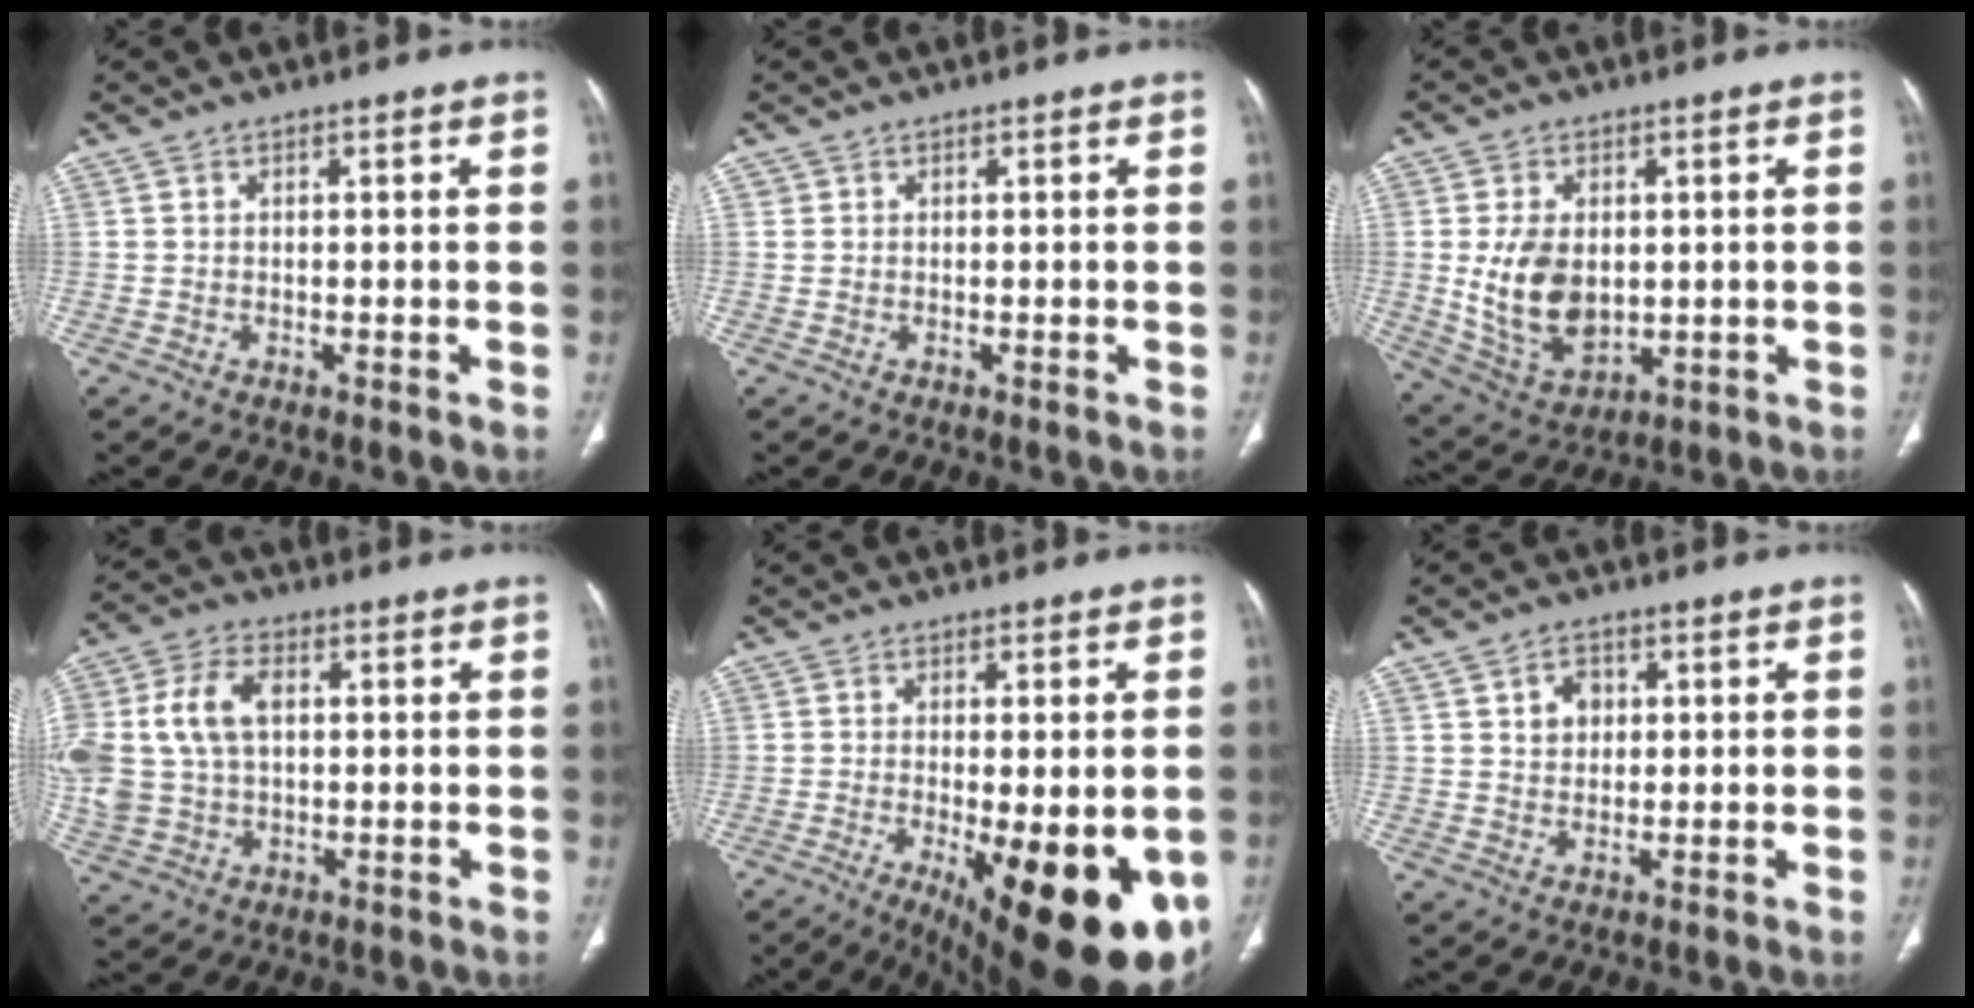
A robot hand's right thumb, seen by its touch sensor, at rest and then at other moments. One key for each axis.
{"total": 0.5, "fx": 0.2, "fy": 0.5, "fz": 0.0, "tx": 0.003, "ty": 0.002, "tz": 0.003}
{"total": 12.3, "fx": 0.4, "fy": 8.2, "fz": 9.2, "tx": -0.151, "ty": -0.011, "tz": 0.030}
{"total": 15.7, "fx": 2.1, "fy": 10.8, "fz": 11.1, "tx": -0.252, "ty": 0.015, "tz": 0.045}
{"total": 21.6, "fx": -7.7, "fy": 7.6, "fz": 18.8, "tx": -0.199, "ty": -0.028, "tz": -0.090}
{"total": 4.2, "fx": 1.2, "fy": 3.3, "fz": 2.2, "tx": -0.016, "ty": -0.003, "tz": 0.020}